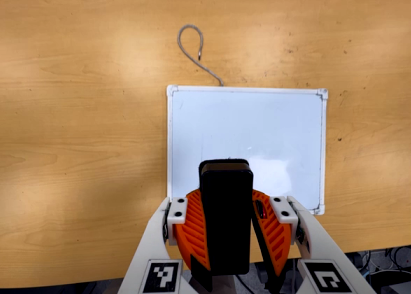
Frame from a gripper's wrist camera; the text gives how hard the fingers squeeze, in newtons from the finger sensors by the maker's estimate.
{"total": 9.6, "left": 9.6, "right": 9.7}